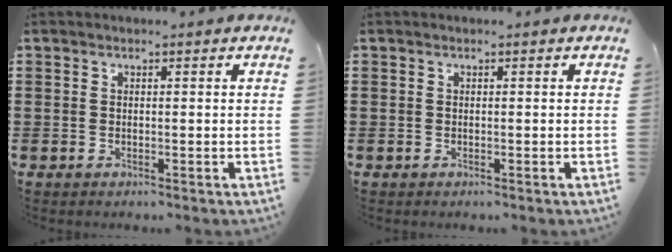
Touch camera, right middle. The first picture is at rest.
{"total": 0.0}